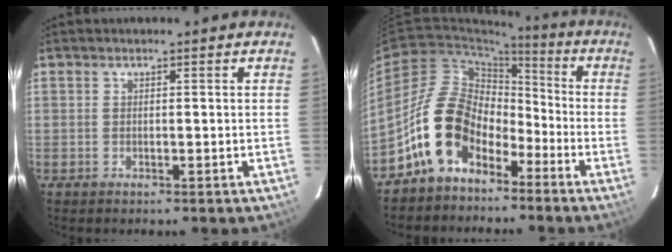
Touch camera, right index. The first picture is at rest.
{"total": 12.9, "force": [-7.4, 8.6, 6.3], "torque": [-0.120, 0.023, -0.129]}